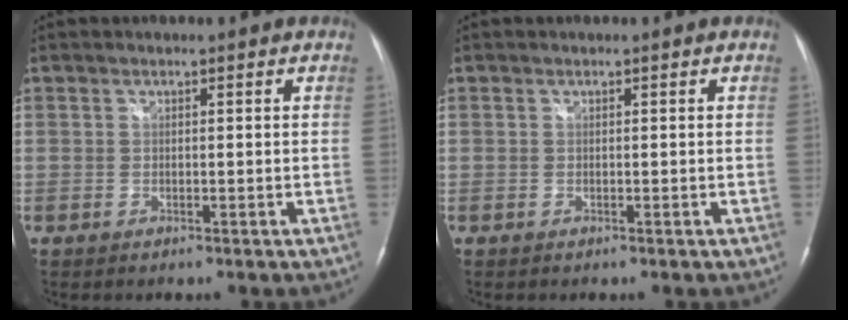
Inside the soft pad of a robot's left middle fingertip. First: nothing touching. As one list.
[{"total": 0.0}]